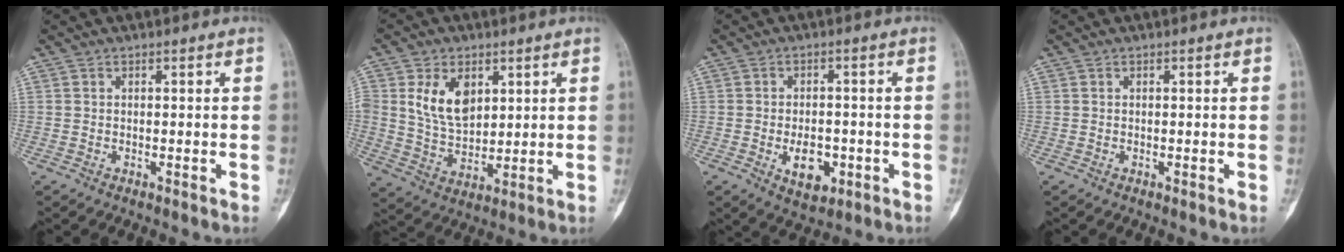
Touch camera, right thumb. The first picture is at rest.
{"total": 10.2, "force": [3.6, 6.6, 6.9], "torque": [-0.104, -0.018, 0.078]}
{"total": 6.7, "force": [-2.1, 4.0, 4.9], "torque": [-0.060, 0.005, -0.025]}
{"total": 0.0}